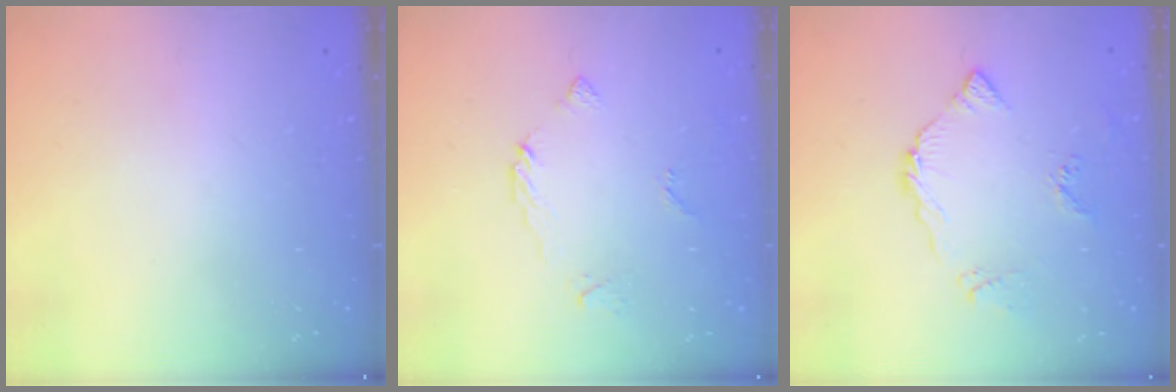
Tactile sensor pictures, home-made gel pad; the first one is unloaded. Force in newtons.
{"total": 3.9, "press": 3.9, "slide": 0.4}
{"total": 6.7, "press": 6.7, "slide": 0.3}